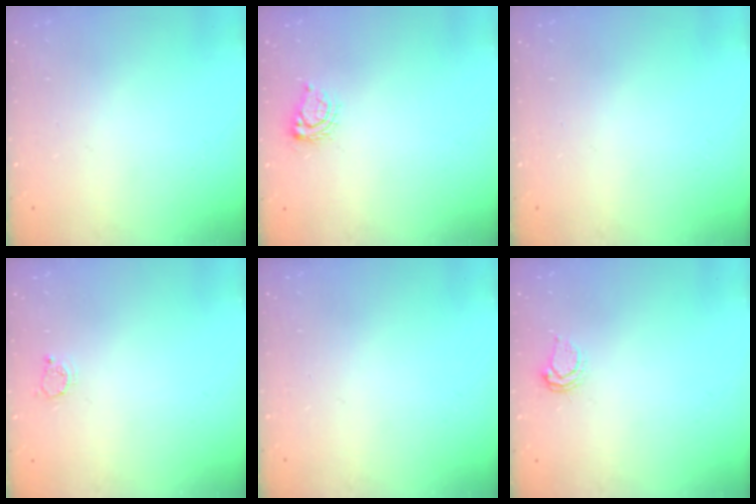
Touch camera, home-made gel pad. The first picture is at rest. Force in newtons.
{"total": 5.6, "press": 5.6, "slide": 0.6}
{"total": 0.0}
{"total": 2.8, "press": 2.8, "slide": 0.3}
{"total": 0.0}
{"total": 3.7, "press": 3.7, "slide": 0.5}